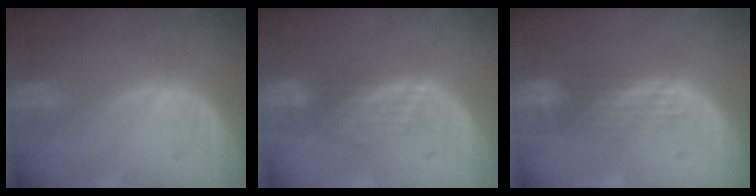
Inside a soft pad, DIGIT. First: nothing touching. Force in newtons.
{"total": 3.7, "press": 3.0, "slide": 2.2}
{"total": 3.9, "press": 3.2, "slide": 2.3}